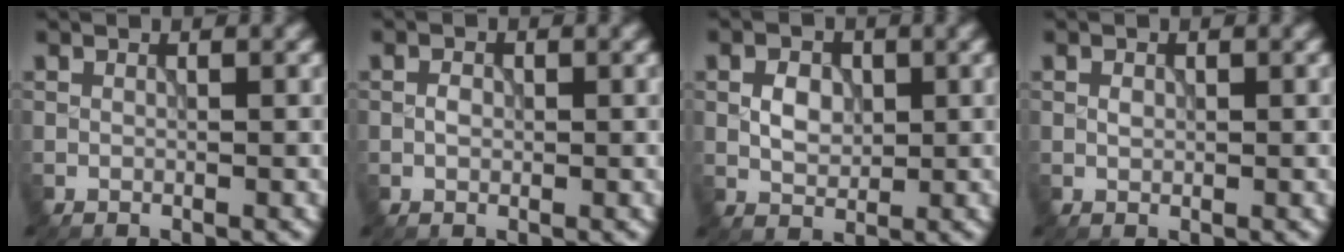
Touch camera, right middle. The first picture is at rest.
{"total": 1.0, "force": [-0.1, 0.7, 0.7], "torque": [-0.012, 0.001, -0.006]}
{"total": 2.6, "force": [0.2, 1.8, 1.8], "torque": [-0.032, 0.001, 0.003]}
{"total": 0.7, "force": [0.1, 0.5, 0.4], "torque": [-0.008, -0.001, 0.001]}